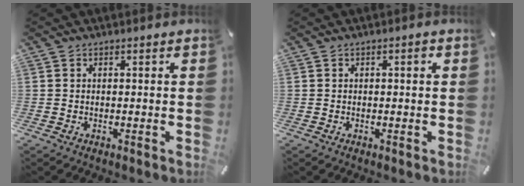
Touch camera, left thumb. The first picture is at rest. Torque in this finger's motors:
{"motor_torque": [0.02, -0.15, 0.00, 0.14, 0.01]}